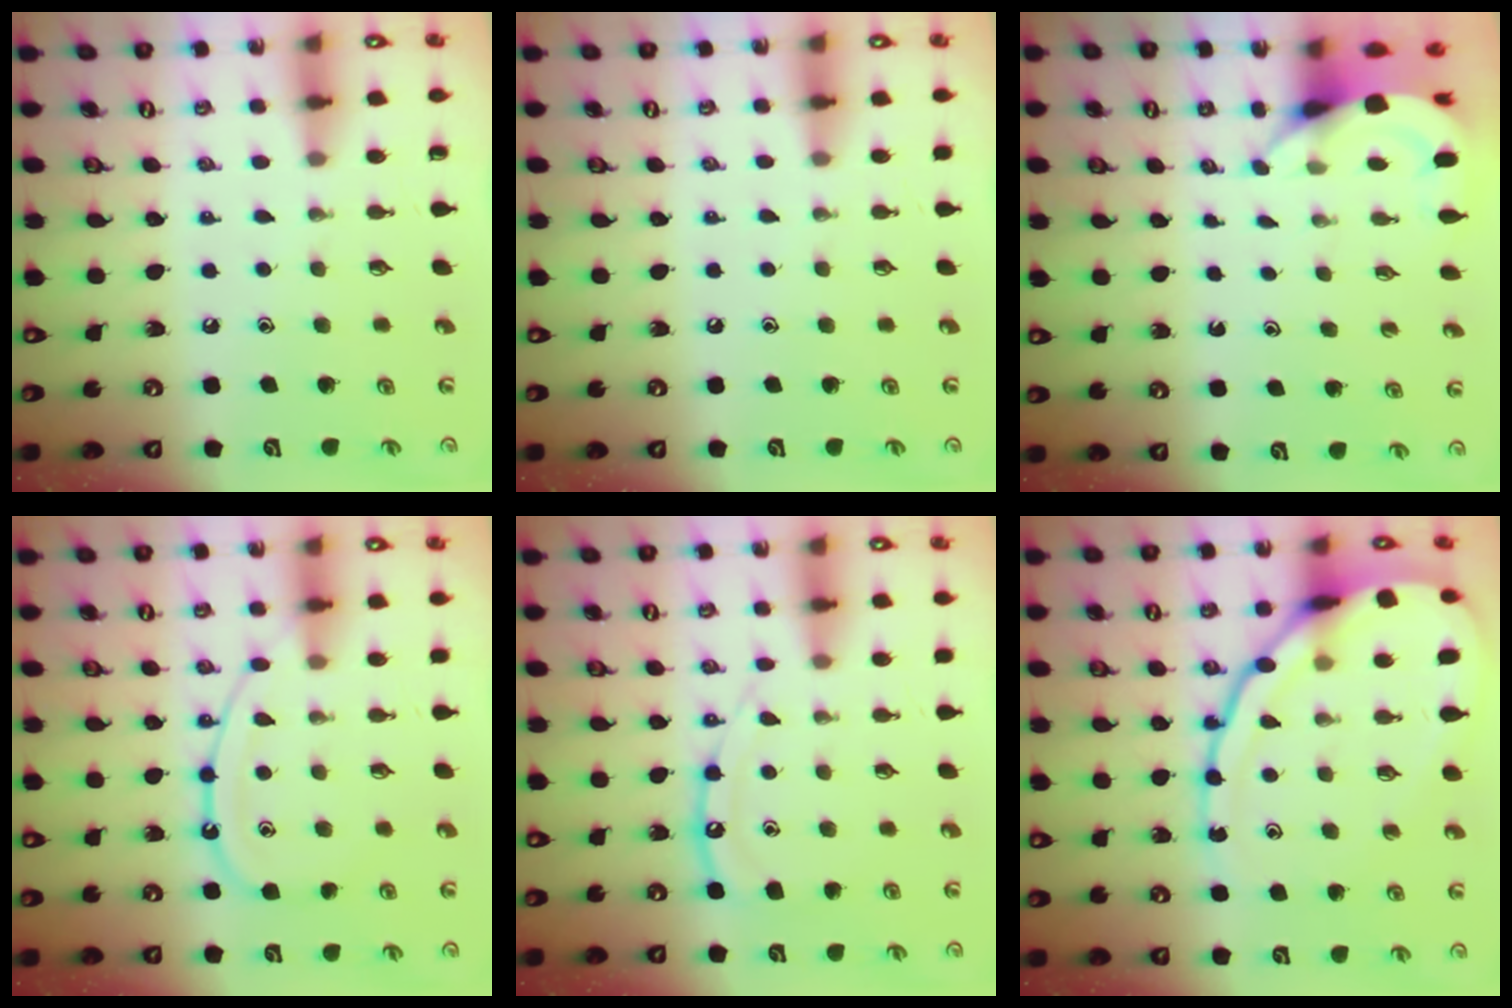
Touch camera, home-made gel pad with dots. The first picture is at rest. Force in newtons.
{"total": 2.3, "press": 2.3, "slide": 0.4}
{"total": 3.8, "press": 3.8, "slide": 0.3}
{"total": 11.1, "press": 11.1, "slide": 1.2}
{"total": 11.8, "press": 11.7, "slide": 1.1}
{"total": 20.5, "press": 20.4, "slide": 1.9}